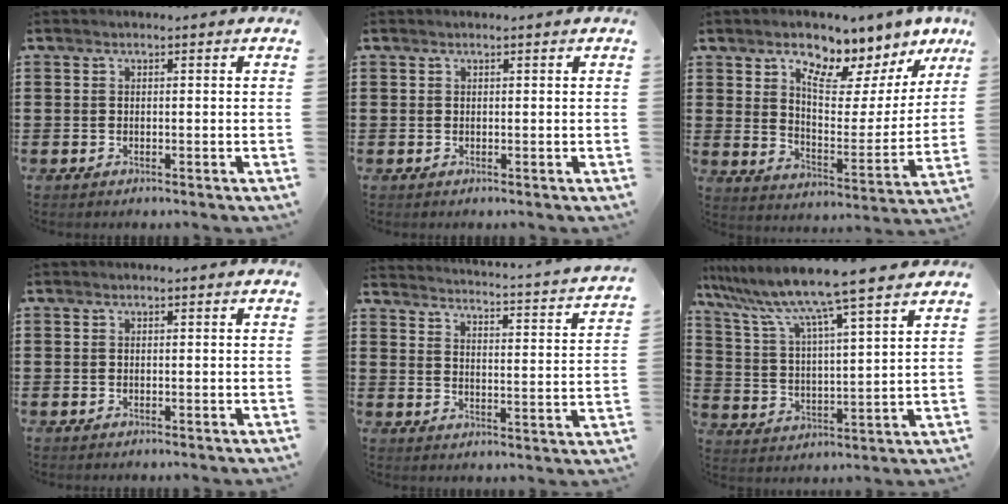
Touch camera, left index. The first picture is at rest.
{"total": 0.0}
{"total": 9.4, "force": [7.7, 3.1, 4.6], "torque": [-0.082, -0.052, 0.130]}
{"total": 0.0}
{"total": 2.2, "force": [1.9, -0.7, 0.9], "torque": [-0.033, -0.031, 0.018]}
{"total": 9.5, "force": [8.3, -1.0, 4.5], "torque": [-0.121, -0.055, 0.136]}